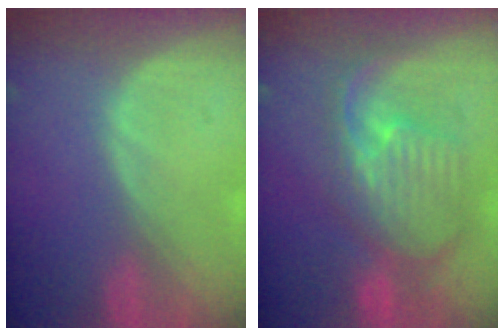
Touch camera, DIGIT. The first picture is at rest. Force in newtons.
{"total": 10.5, "press": 9.4, "slide": 4.7}